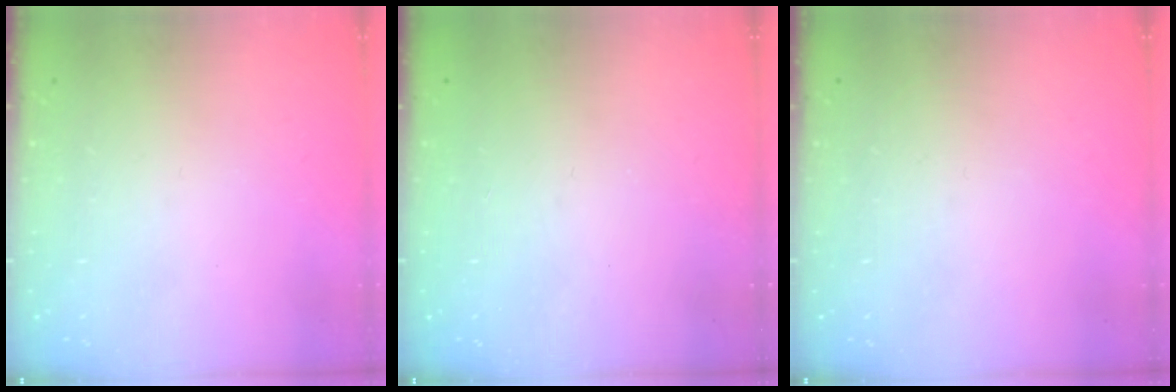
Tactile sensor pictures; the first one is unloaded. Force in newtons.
{"total": 1.1, "press": 1.0, "slide": 0.4}
{"total": 0.0}